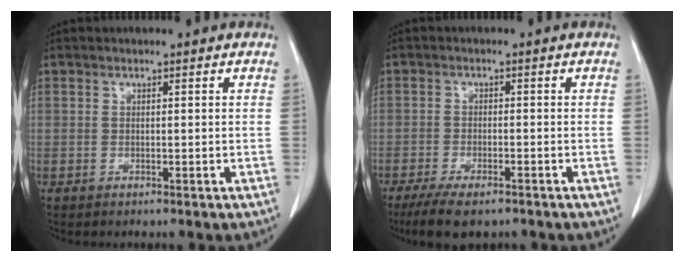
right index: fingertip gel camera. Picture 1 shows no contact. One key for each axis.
{"total": 7.4, "fx": -5.5, "fy": 2.3, "fz": 4.4, "tx": -0.073, "ty": -0.013, "tz": -0.089}